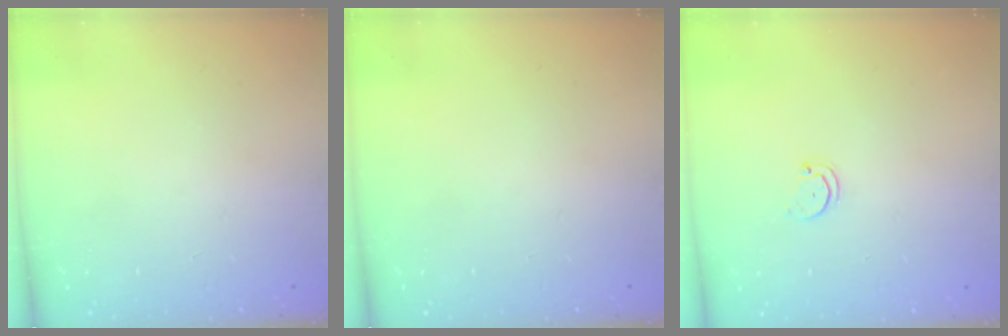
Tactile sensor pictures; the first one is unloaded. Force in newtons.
{"total": 0.0}
{"total": 1.5, "press": 1.5, "slide": 0.3}